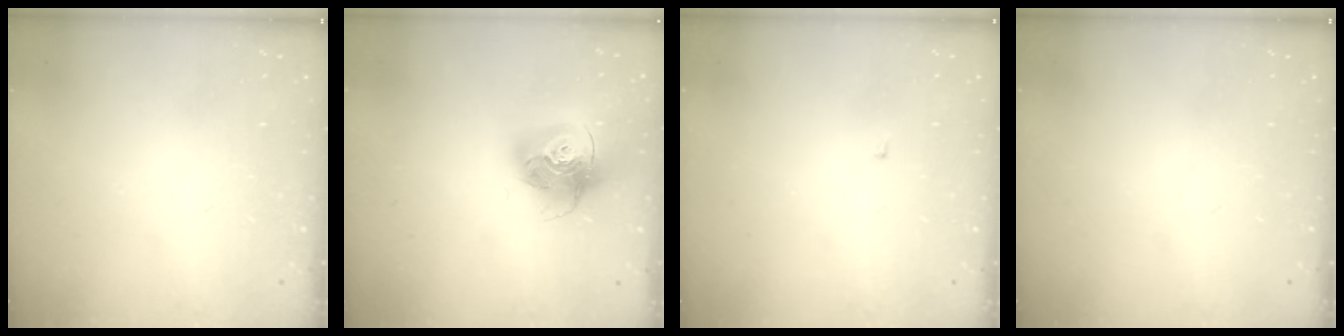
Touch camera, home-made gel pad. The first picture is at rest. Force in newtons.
{"total": 16.9, "press": 16.9, "slide": 1.7}
{"total": 1.4, "press": 1.3, "slide": 0.1}
{"total": 0.0}